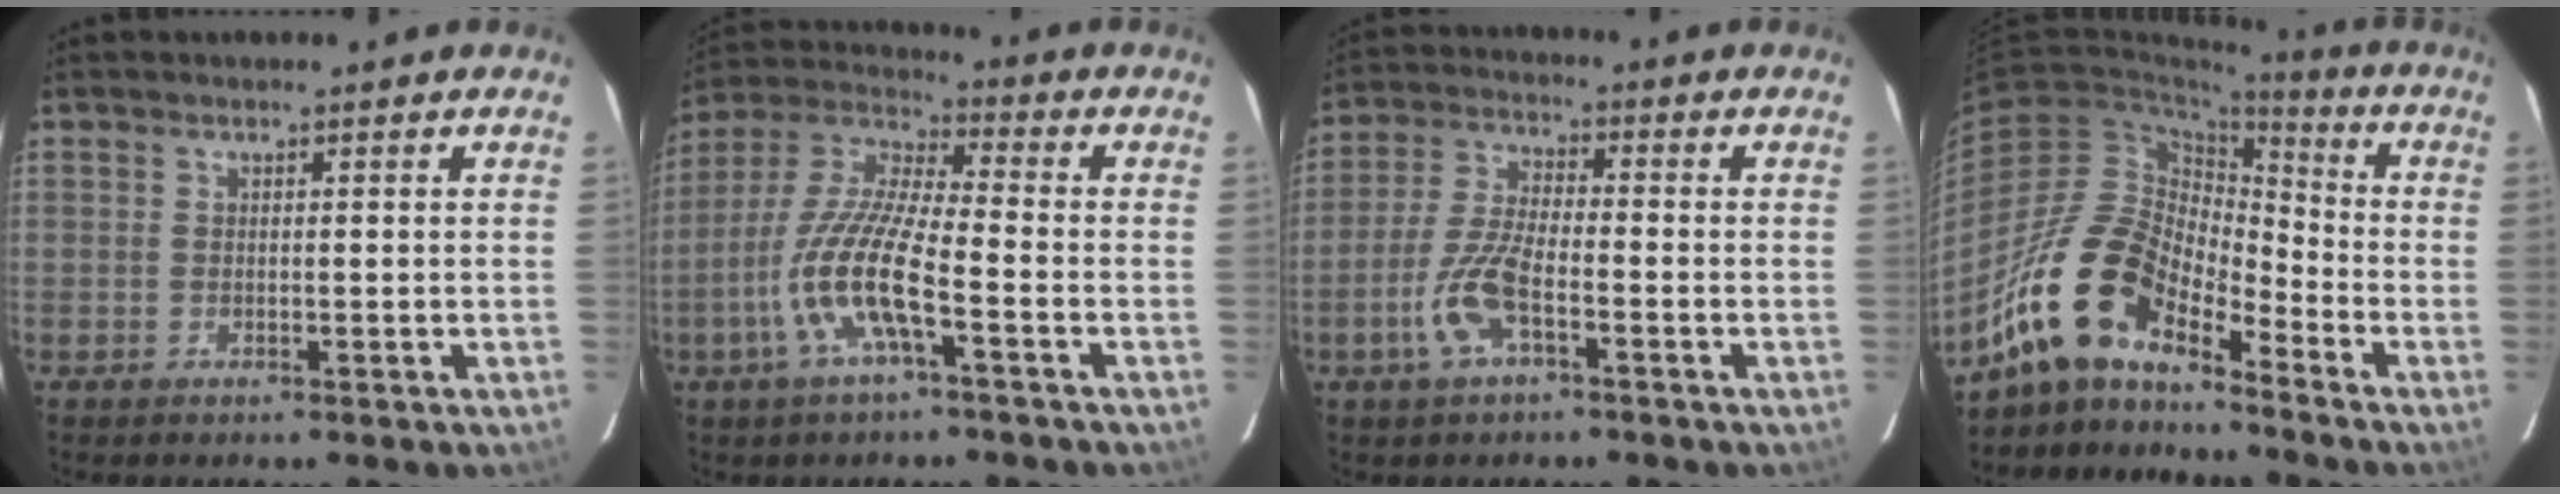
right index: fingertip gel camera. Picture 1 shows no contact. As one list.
[{"total": 13.0, "force": [-5.2, 2.3, 11.8], "torque": [-0.247, -0.004, -0.105]}, {"total": 8.8, "force": [-3.9, 2.9, 7.4], "torque": [-0.161, 0.000, -0.077]}, {"total": 14.1, "force": [-11.1, 5.5, 6.8], "torque": [-0.122, 0.014, -0.224]}]